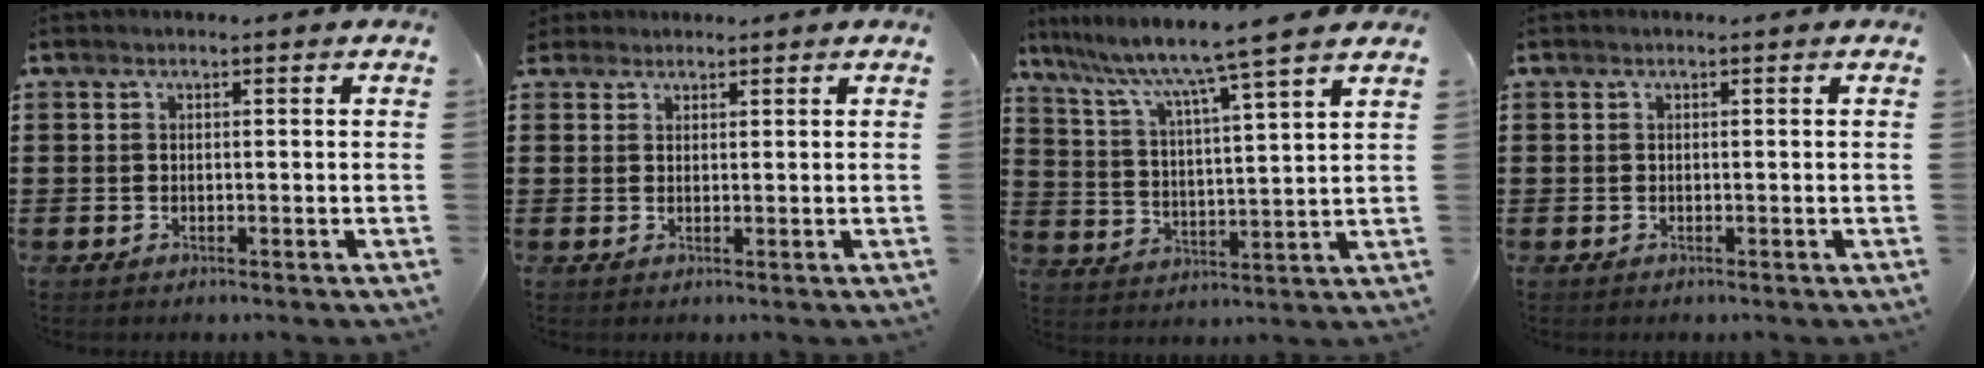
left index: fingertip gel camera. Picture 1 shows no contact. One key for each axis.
{"total": 1.6, "fx": 1.4, "fy": 0.7, "fz": 0.0, "tx": -0.004, "ty": 0.005, "tz": 0.029}
{"total": 7.4, "fx": 6.3, "fy": -1.4, "fz": 3.7, "tx": -0.097, "ty": -0.050, "tz": 0.098}
{"total": 0.0}